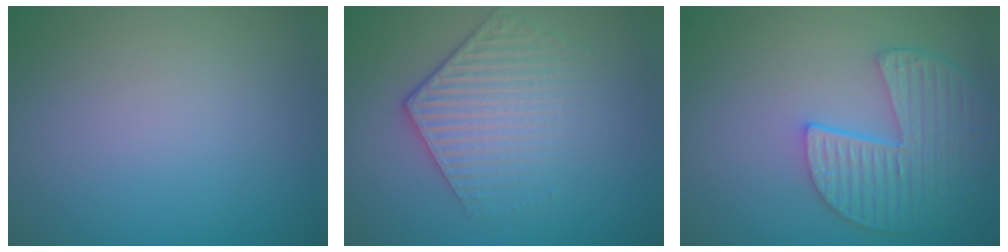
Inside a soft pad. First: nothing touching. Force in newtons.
{"total": 4.3, "press": 3.1, "slide": 2.9}
{"total": 5.3, "press": 4.3, "slide": 3.1}